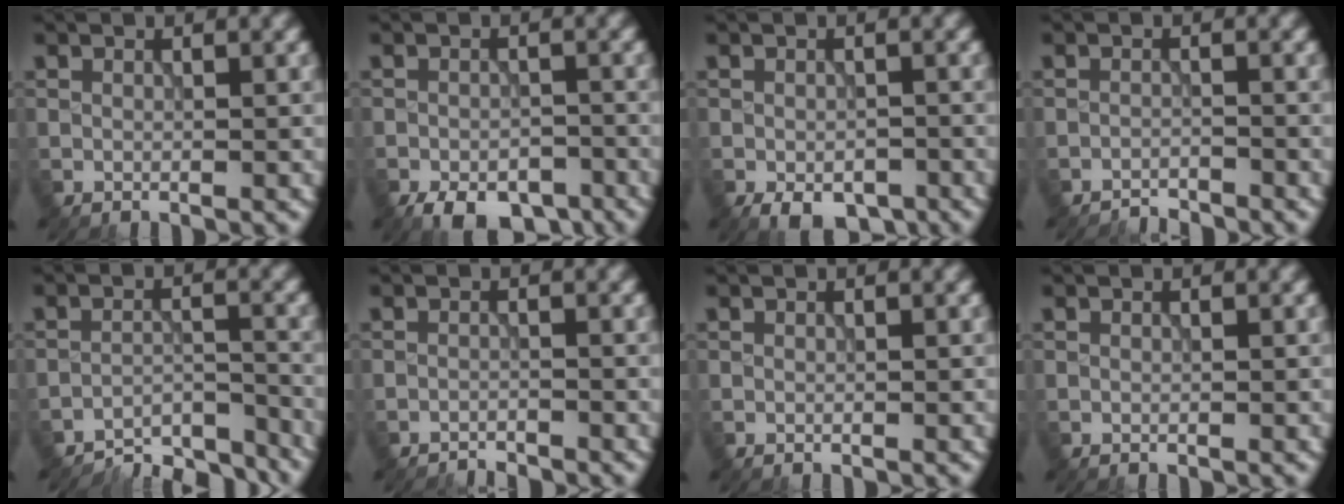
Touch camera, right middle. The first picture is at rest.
{"total": 5.2, "force": [-3.7, 2.4, 2.7], "torque": [-0.034, -0.006, -0.058]}
{"total": 3.6, "force": [-2.2, 1.9, 2.1], "torque": [-0.028, -0.010, -0.031]}
{"total": 1.8, "force": [-1.8, 0.1, 0.0], "torque": [0.005, 0.002, -0.035]}
{"total": 6.3, "force": [-6.1, 1.1, 1.4], "torque": [-0.023, -0.002, -0.098]}
{"total": 1.5, "force": [-1.5, 0.1, 0.0], "torque": [0.005, 0.000, -0.030]}
{"total": 0.0}
{"total": 0.0}